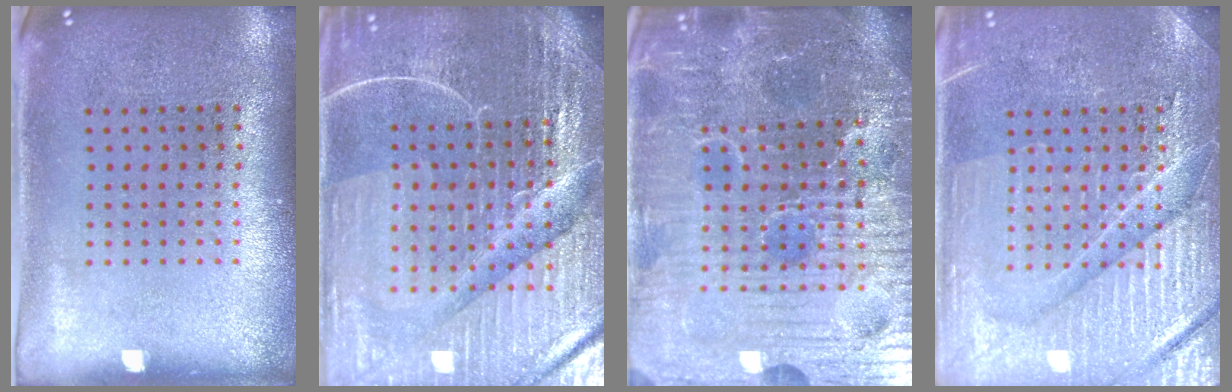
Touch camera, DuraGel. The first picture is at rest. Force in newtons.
{"total": 6.3, "press": 5.7, "slide": 2.8}
{"total": 6.6, "press": 6.1, "slide": 2.5}
{"total": 6.4, "press": 6.3, "slide": 0.8}